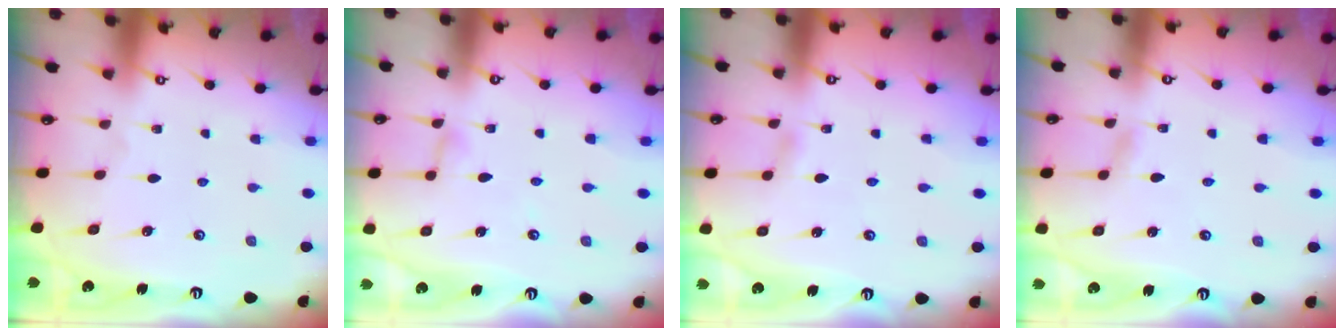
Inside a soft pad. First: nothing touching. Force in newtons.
{"total": 2.8, "press": 2.7, "slide": 0.3}
{"total": 2.2, "press": 2.2, "slide": 0.3}
{"total": 2.5, "press": 2.5, "slide": 0.3}